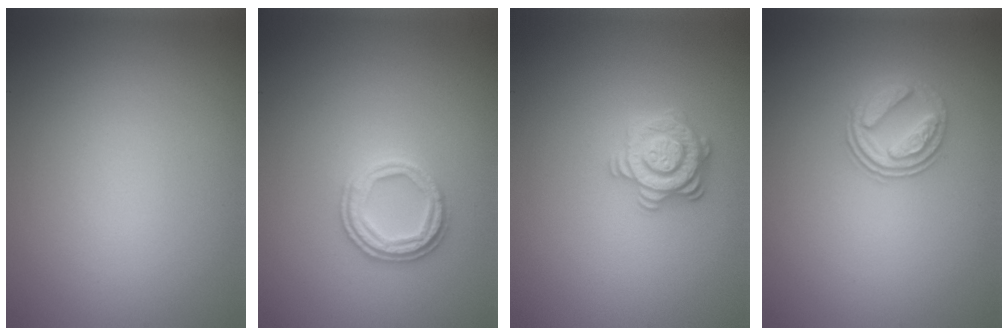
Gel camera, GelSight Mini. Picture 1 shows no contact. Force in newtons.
{"total": 2.6, "press": 2.5, "slide": 0.3}
{"total": 2.9, "press": 2.8, "slide": 0.6}
{"total": 2.8, "press": 2.6, "slide": 1.2}